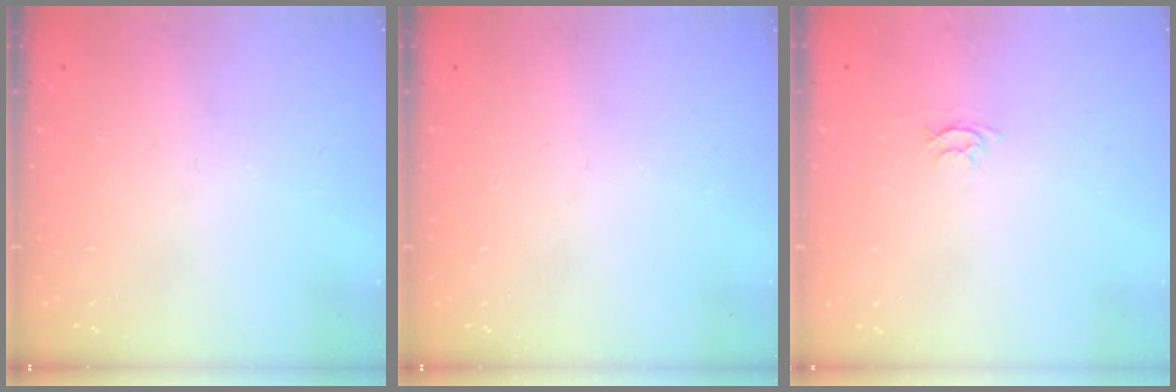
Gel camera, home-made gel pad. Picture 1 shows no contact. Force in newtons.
{"total": 0.0}
{"total": 2.4, "press": 2.4, "slide": 0.3}